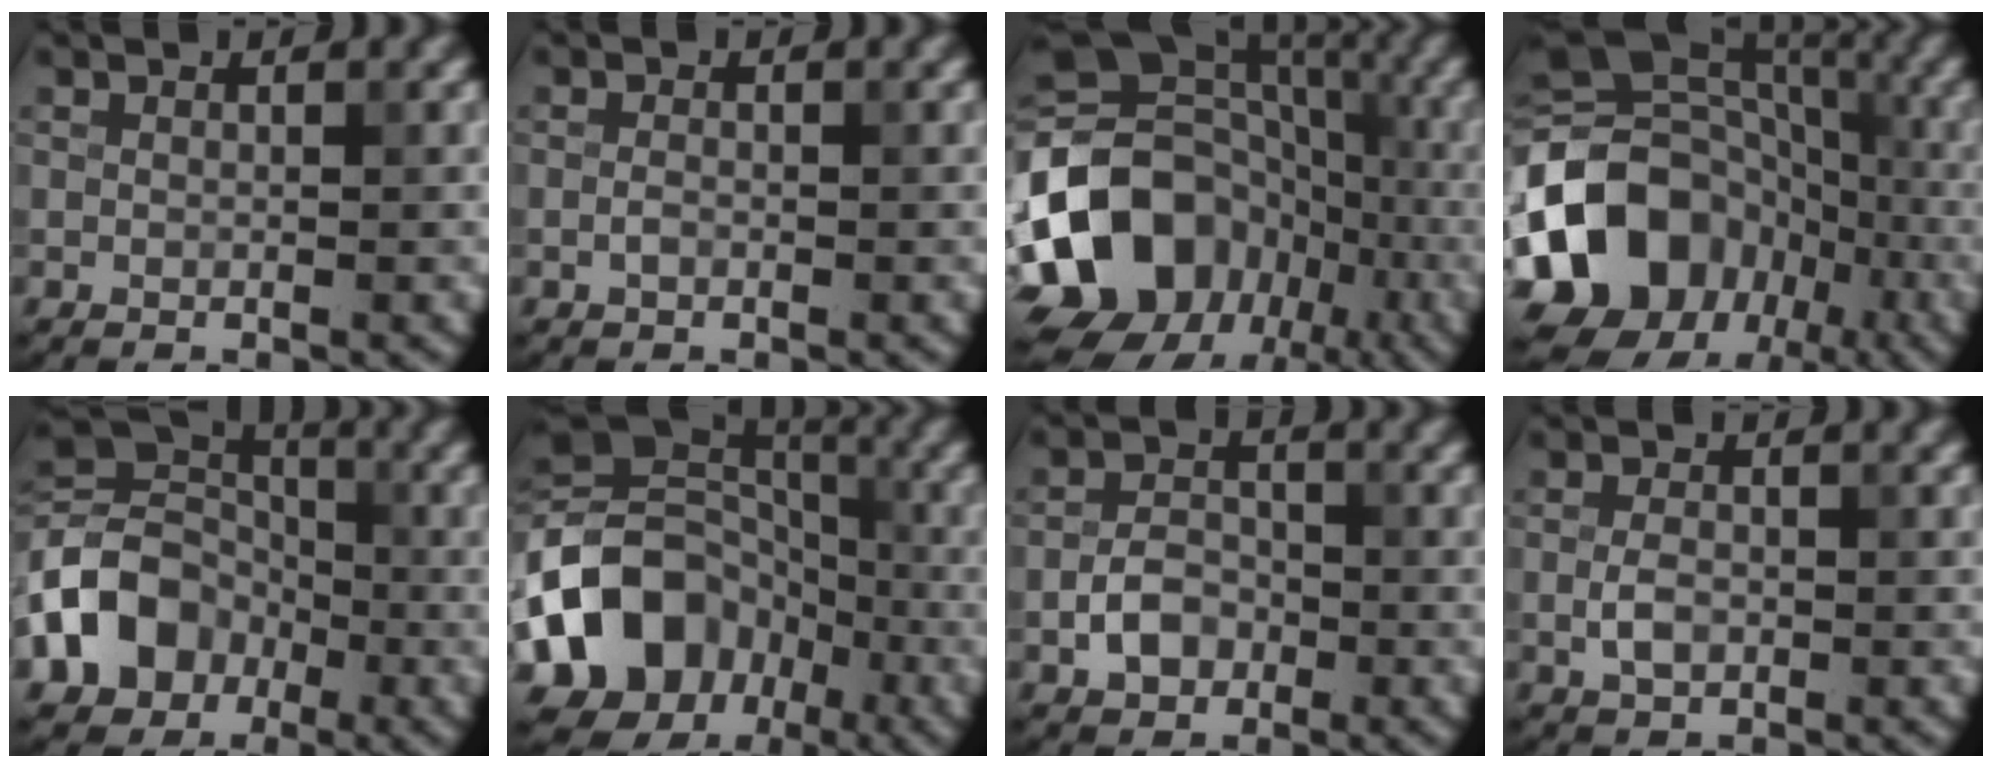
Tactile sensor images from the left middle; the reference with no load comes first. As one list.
[{"total": 0.8, "force": [-0.3, 0.4, 0.5], "torque": [-0.012, 0.000, -0.007]}, {"total": 15.7, "force": [-6.1, 12.2, 7.9], "torque": [-0.169, 0.018, -0.119]}, {"total": 15.1, "force": [-5.7, 11.8, 7.5], "torque": [-0.161, 0.009, -0.116]}, {"total": 8.0, "force": [-2.8, 6.4, 3.9], "torque": [-0.065, 0.003, -0.066]}, {"total": 11.7, "force": [-4.5, 9.3, 5.5], "torque": [-0.101, 0.000, -0.086]}, {"total": 3.2, "force": [-1.3, 2.3, 1.8], "torque": [-0.027, 0.006, -0.028]}, {"total": 2.1, "force": [-0.4, 1.3, 1.5], "torque": [-0.033, 0.000, -0.009]}]